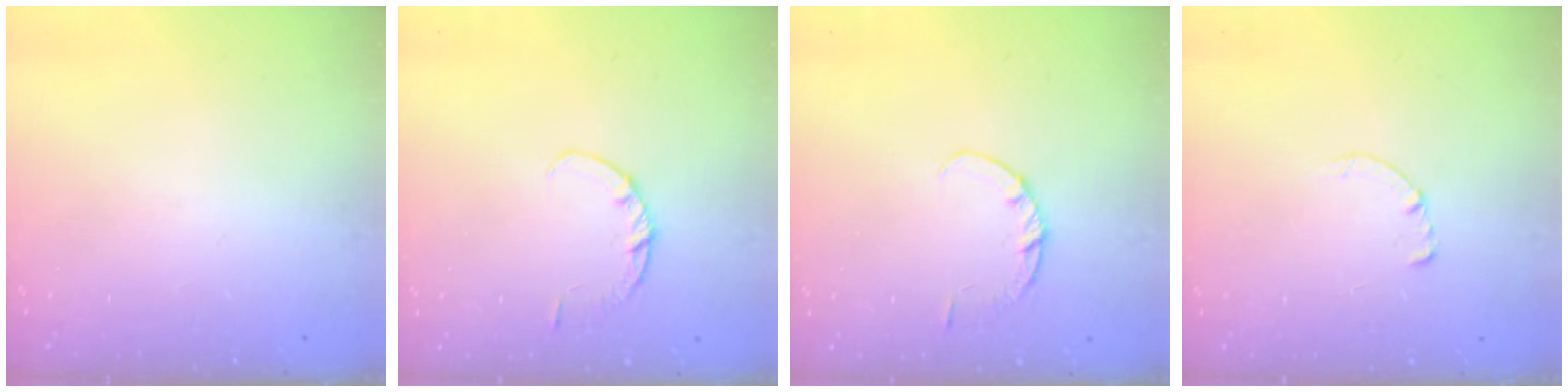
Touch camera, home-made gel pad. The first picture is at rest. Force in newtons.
{"total": 2.9, "press": 2.8, "slide": 0.4}
{"total": 2.9, "press": 2.8, "slide": 0.4}
{"total": 0.7, "press": 0.6, "slide": 0.1}